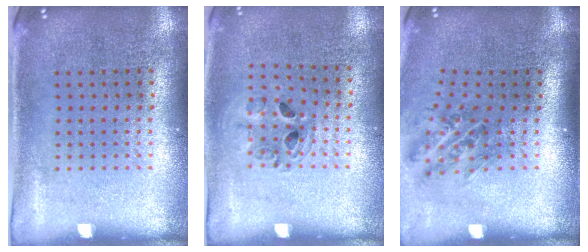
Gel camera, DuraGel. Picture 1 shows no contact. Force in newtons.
{"total": 1.0, "press": 1.0, "slide": 0.1}
{"total": 1.1, "press": 1.0, "slide": 0.6}